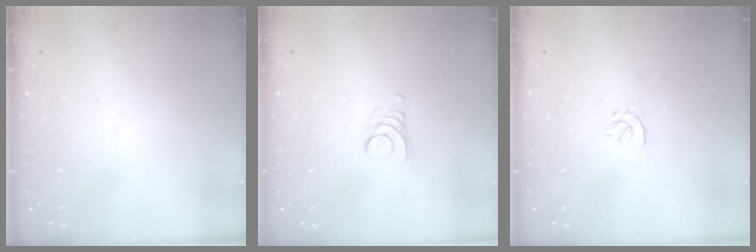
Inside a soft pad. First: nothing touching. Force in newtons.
{"total": 2.2, "press": 2.2, "slide": 0.3}
{"total": 0.7, "press": 0.5, "slide": 0.5}